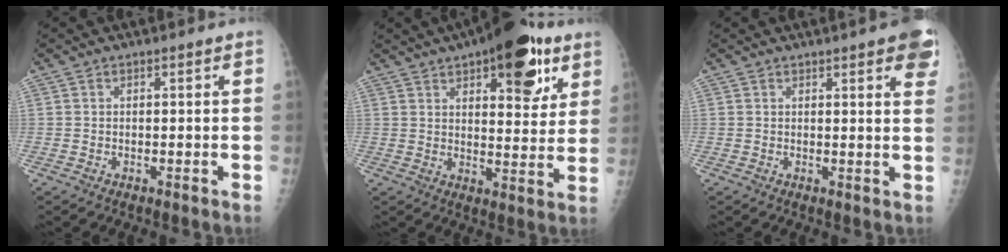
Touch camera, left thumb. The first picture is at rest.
{"total": 18.3, "force": [9.9, 7.4, 13.5], "torque": [-0.149, -0.030, 0.138]}
{"total": 8.1, "force": [4.6, 1.7, 6.4], "torque": [-0.056, -0.007, 0.047]}